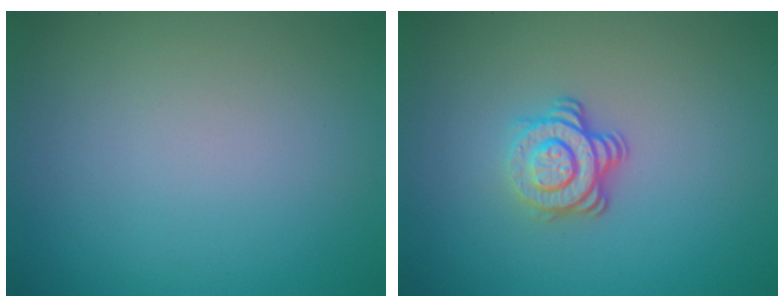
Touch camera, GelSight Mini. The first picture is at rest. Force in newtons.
{"total": 3.7, "press": 2.7, "slide": 2.5}